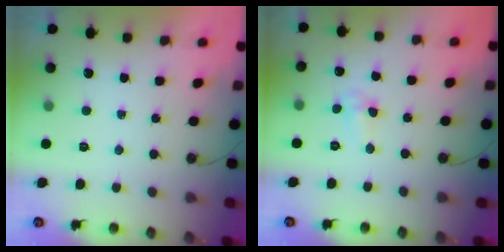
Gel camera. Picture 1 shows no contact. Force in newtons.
{"total": 3.5, "press": 3.5, "slide": 0.5}